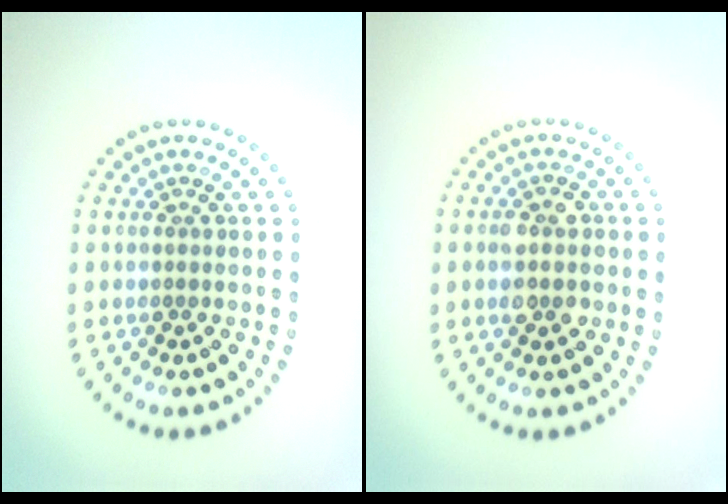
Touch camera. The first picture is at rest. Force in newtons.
{"total": 2.9, "press": 2.8, "slide": 0.3}